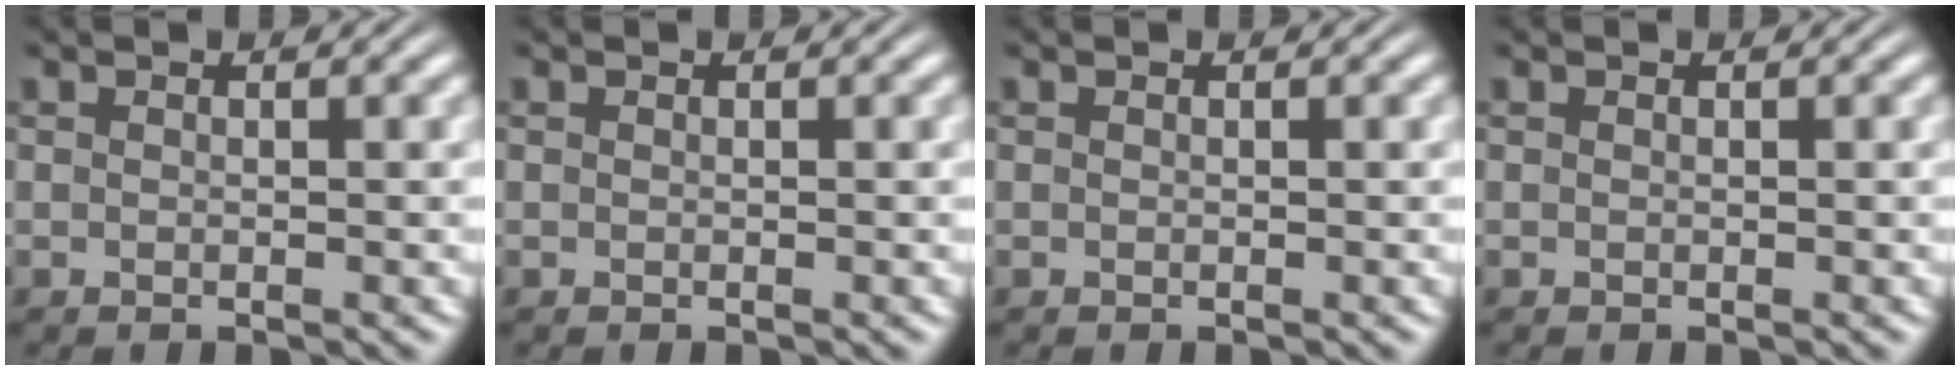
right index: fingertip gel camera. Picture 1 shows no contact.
{"total": 0.0}
{"total": 0.0}
{"total": 0.0}